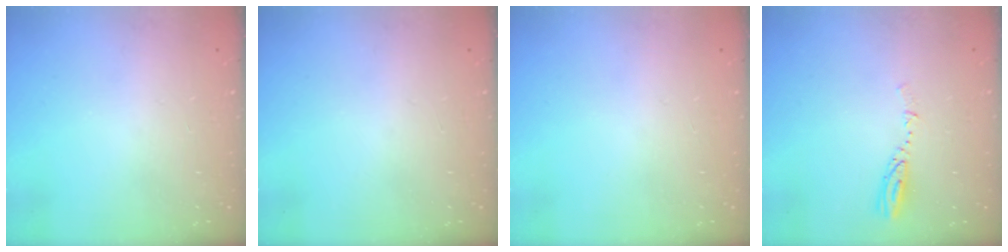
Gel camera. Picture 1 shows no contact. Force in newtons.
{"total": 1.0, "press": 0.0, "slide": 1.0}
{"total": 0.0}
{"total": 3.7, "press": 3.7, "slide": 0.4}